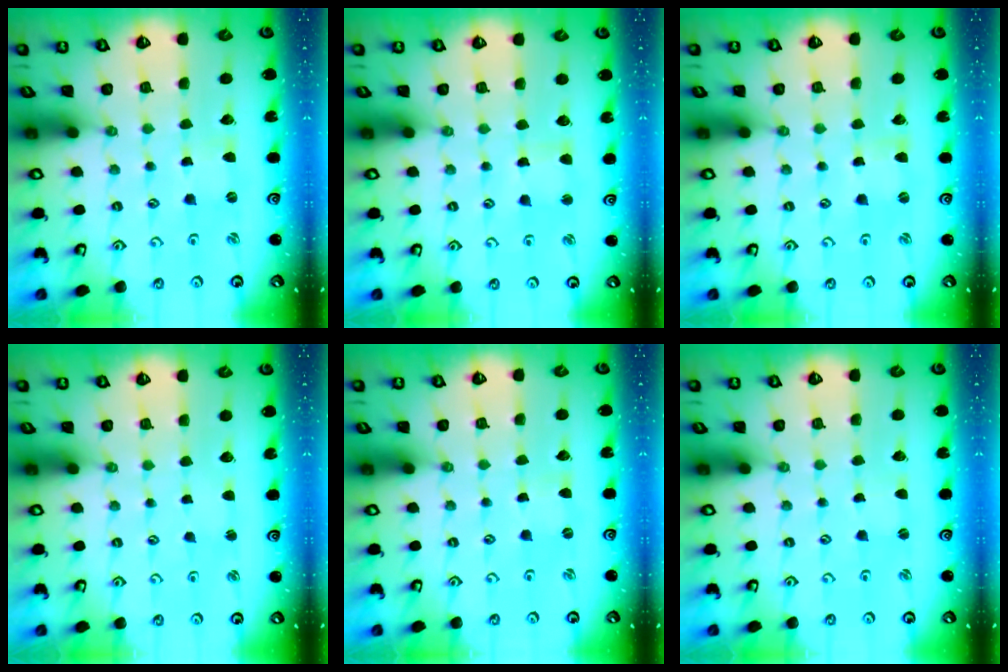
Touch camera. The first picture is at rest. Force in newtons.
{"total": 1.9, "press": 1.9, "slide": 0.2}
{"total": 0.0}
{"total": 1.1, "press": 1.1, "slide": 0.1}
{"total": 0.0}
{"total": 0.0}